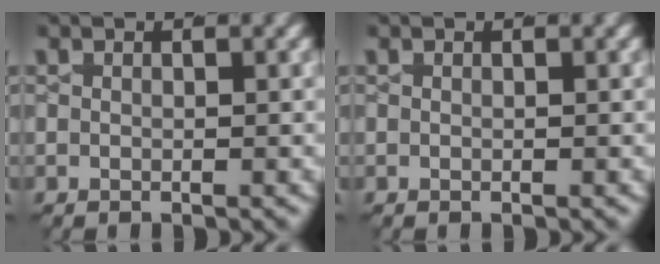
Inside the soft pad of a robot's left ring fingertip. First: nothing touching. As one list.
[{"total": 0.0}]